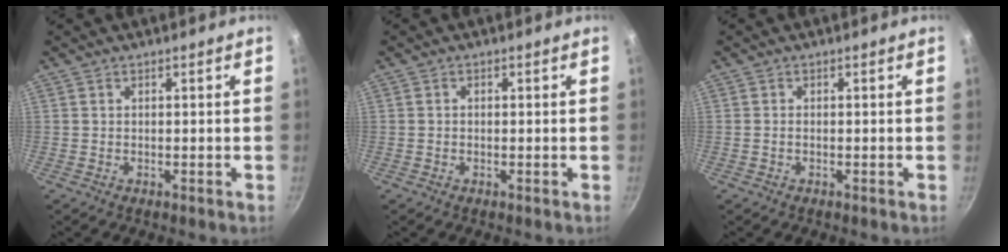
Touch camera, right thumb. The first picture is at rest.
{"total": 0.6, "force": [-0.1, 0.4, 0.3], "torque": [-0.005, 0.004, -0.001]}
{"total": 0.6, "force": [-0.2, 0.3, 0.4], "torque": [-0.008, 0.003, -0.004]}